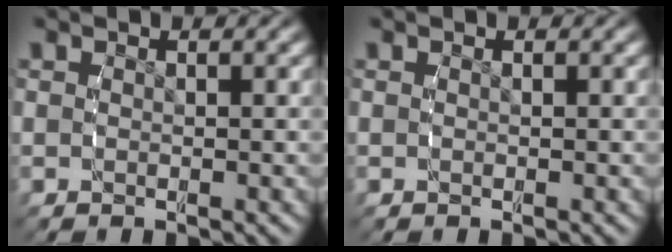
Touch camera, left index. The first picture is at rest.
{"total": 0.0}